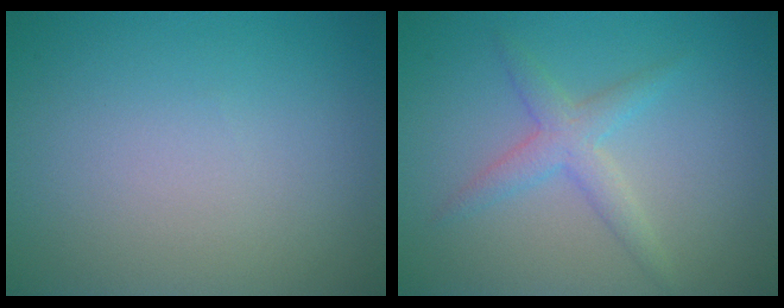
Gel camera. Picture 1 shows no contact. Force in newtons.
{"total": 2.5, "press": 2.5, "slide": 0.1}